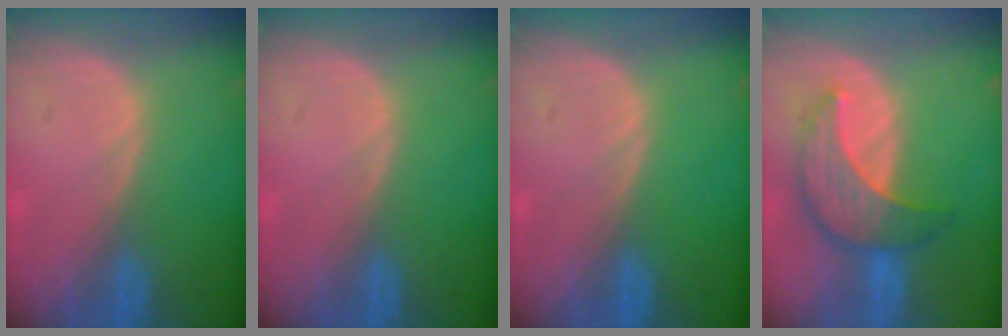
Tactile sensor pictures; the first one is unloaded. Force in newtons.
{"total": 0.0}
{"total": 0.0}
{"total": 7.8, "press": 7.5, "slide": 2.2}